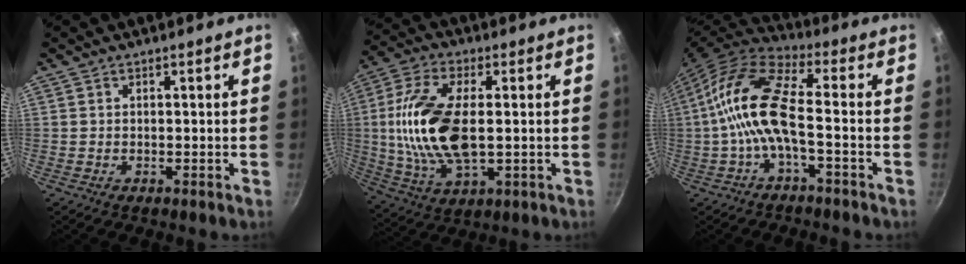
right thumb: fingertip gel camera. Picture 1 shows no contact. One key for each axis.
{"total": 18.1, "fx": 0.5, "fy": 8.6, "fz": 15.9, "tx": -0.329, "ty": -0.006, "tz": 0.012}
{"total": 13.9, "fx": -1.9, "fy": 4.7, "fz": 13.0, "tx": -0.279, "ty": 0.047, "tz": -0.044}